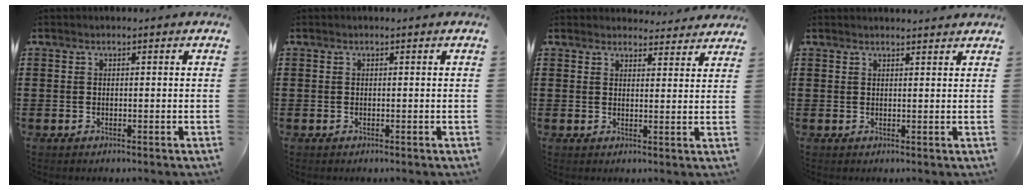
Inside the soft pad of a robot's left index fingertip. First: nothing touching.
{"total": 0.0}
{"total": 3.4, "force": [3.3, 0.8, 0.2], "torque": [-0.007, -0.015, 0.061]}
{"total": 1.5, "force": [1.4, 0.0, 0.2], "torque": [-0.006, 0.001, 0.028]}